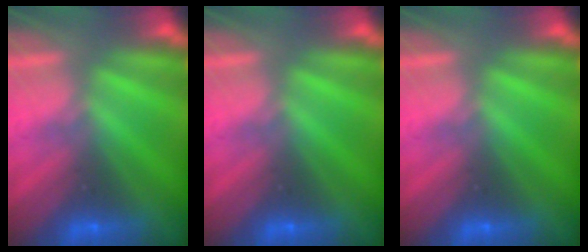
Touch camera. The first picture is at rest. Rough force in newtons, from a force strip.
{"total": 0.0}
{"total": 0.0}